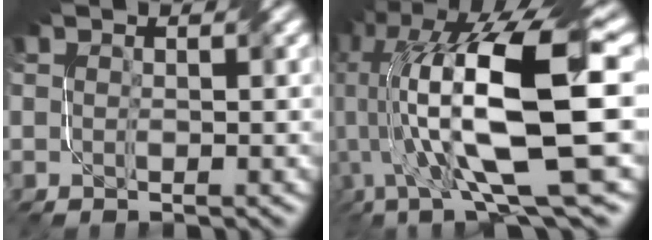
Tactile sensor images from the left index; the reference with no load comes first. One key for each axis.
{"total": 16.0, "fx": -0.2, "fy": 4.1, "fz": 15.4, "tx": -0.284, "ty": 0.019, "tz": 0.011}